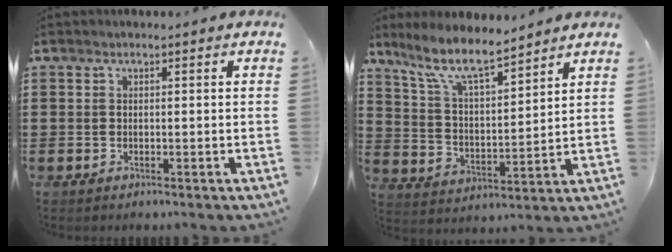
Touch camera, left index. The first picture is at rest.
{"total": 8.5, "force": [7.2, 1.4, 4.3], "torque": [-0.112, -0.031, 0.127]}